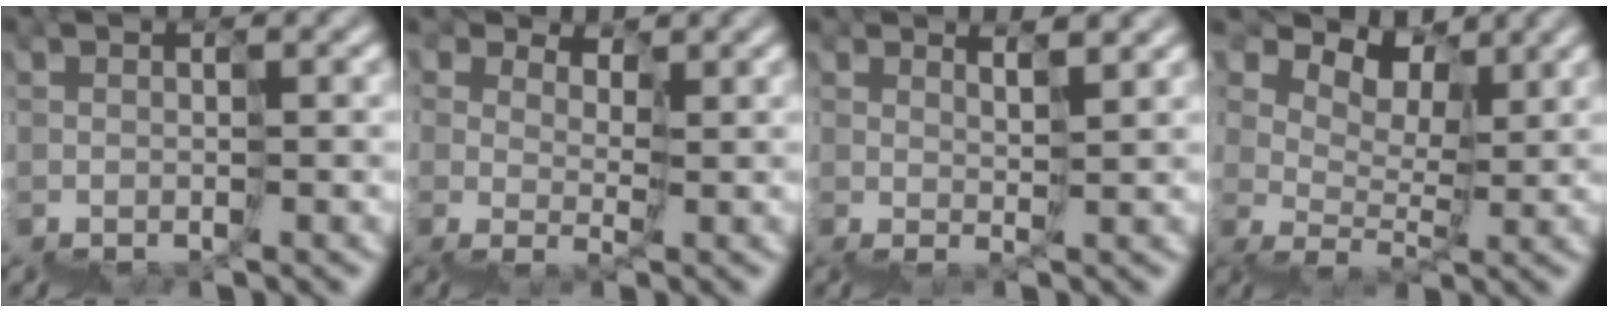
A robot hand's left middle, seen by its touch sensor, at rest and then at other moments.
{"total": 3.1, "force": [2.8, 1.2, 0.0], "torque": [0.009, 0.014, 0.060]}
{"total": 4.2, "force": [3.2, 1.3, 2.5], "torque": [-0.010, 0.031, 0.055]}
{"total": 4.9, "force": [4.7, 0.6, -1.2], "torque": [0.027, 0.020, 0.077]}